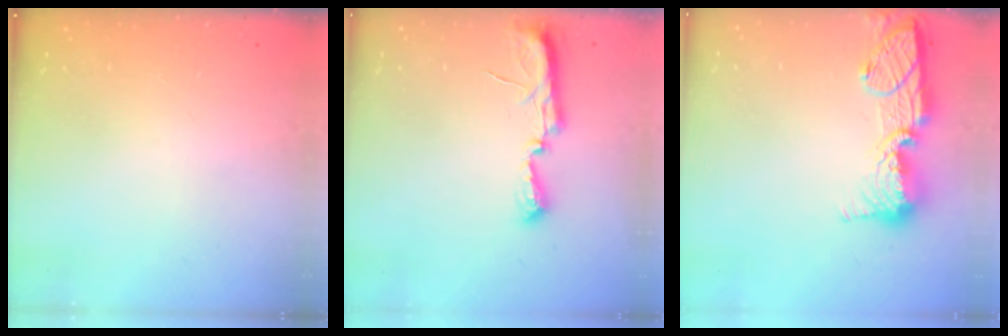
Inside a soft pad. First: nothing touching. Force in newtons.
{"total": 7.7, "press": 7.6, "slide": 1.0}
{"total": 16.3, "press": 16.3, "slide": 1.3}